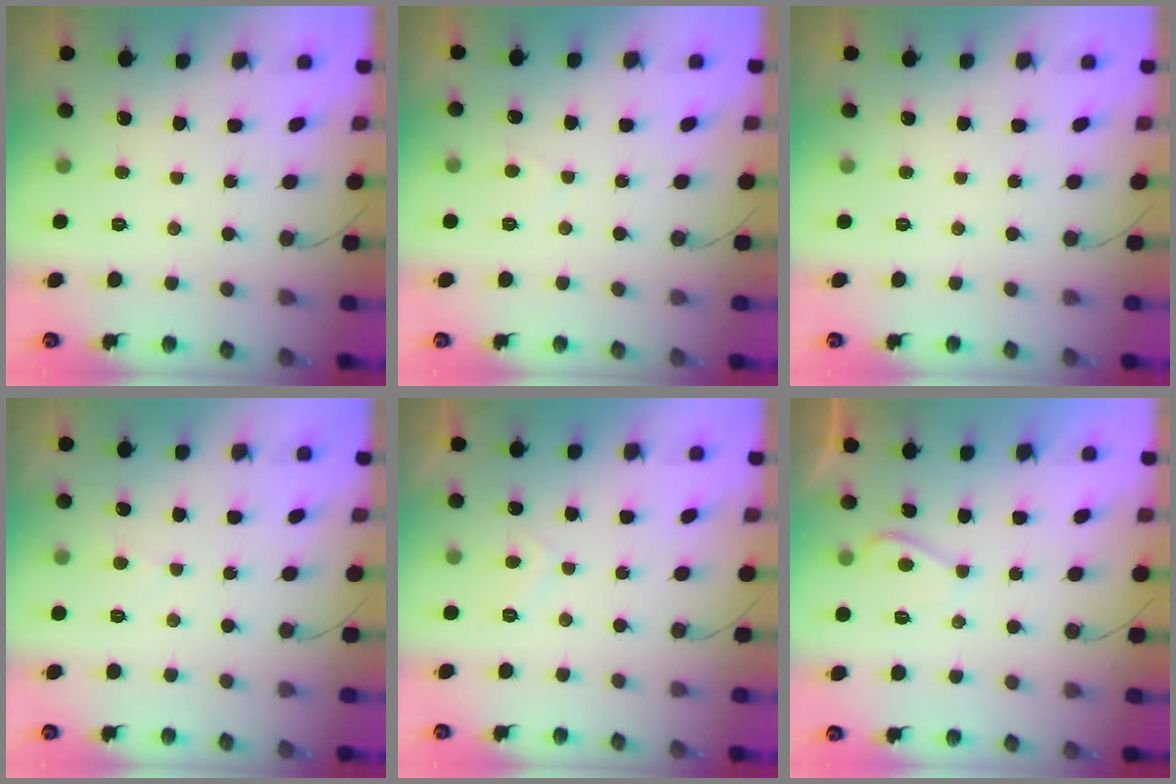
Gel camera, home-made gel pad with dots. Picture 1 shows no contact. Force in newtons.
{"total": 3.1, "press": 3.1, "slide": 0.3}
{"total": 0.0}
{"total": 2.4, "press": 2.4, "slide": 0.4}
{"total": 1.7, "press": 1.5, "slide": 0.8}
{"total": 2.6, "press": 2.4, "slide": 0.8}